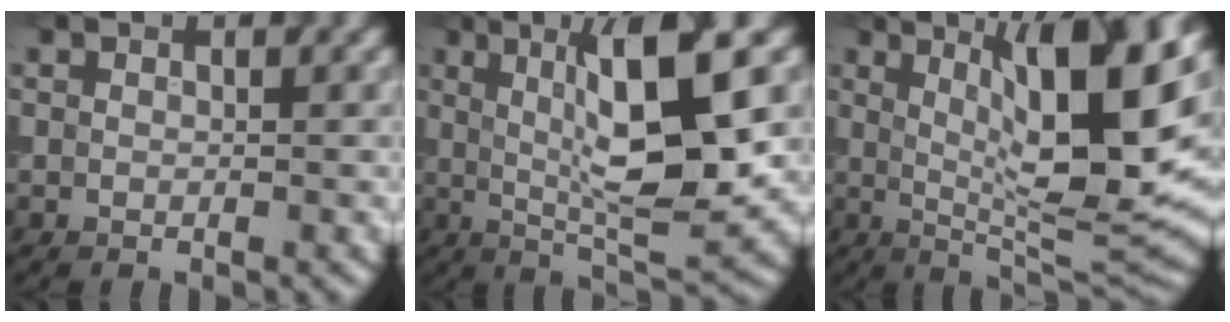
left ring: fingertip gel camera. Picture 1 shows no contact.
{"total": 9.6, "force": [1.8, 2.0, 9.2], "torque": [-0.137, -0.002, 0.035]}
{"total": 12.2, "force": [2.8, 3.0, 11.5], "torque": [-0.161, -0.003, 0.050]}